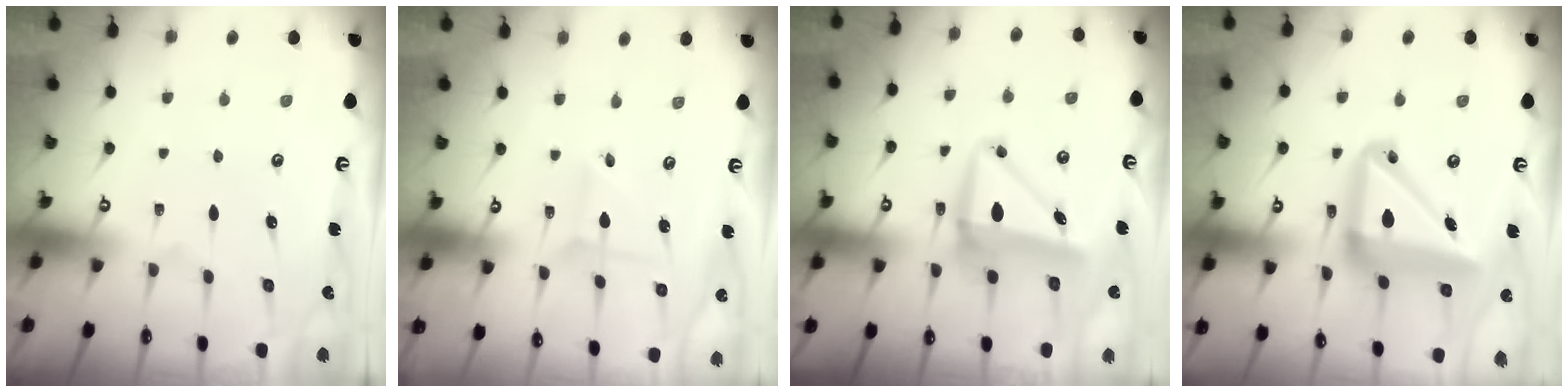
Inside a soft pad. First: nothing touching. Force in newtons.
{"total": 2.3, "press": 2.3, "slide": 0.0}
{"total": 8.5, "press": 8.3, "slide": 1.6}
{"total": 17.9, "press": 17.7, "slide": 2.5}